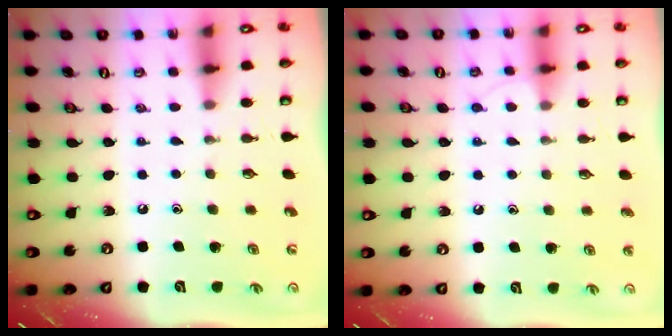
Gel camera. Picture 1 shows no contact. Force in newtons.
{"total": 5.5, "press": 5.5, "slide": 0.7}